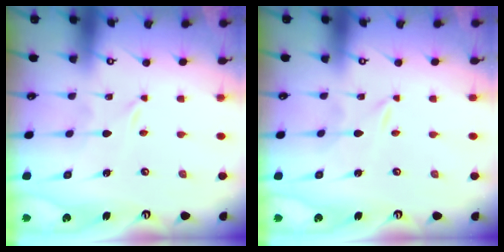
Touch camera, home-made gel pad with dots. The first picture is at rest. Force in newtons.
{"total": 0.0}